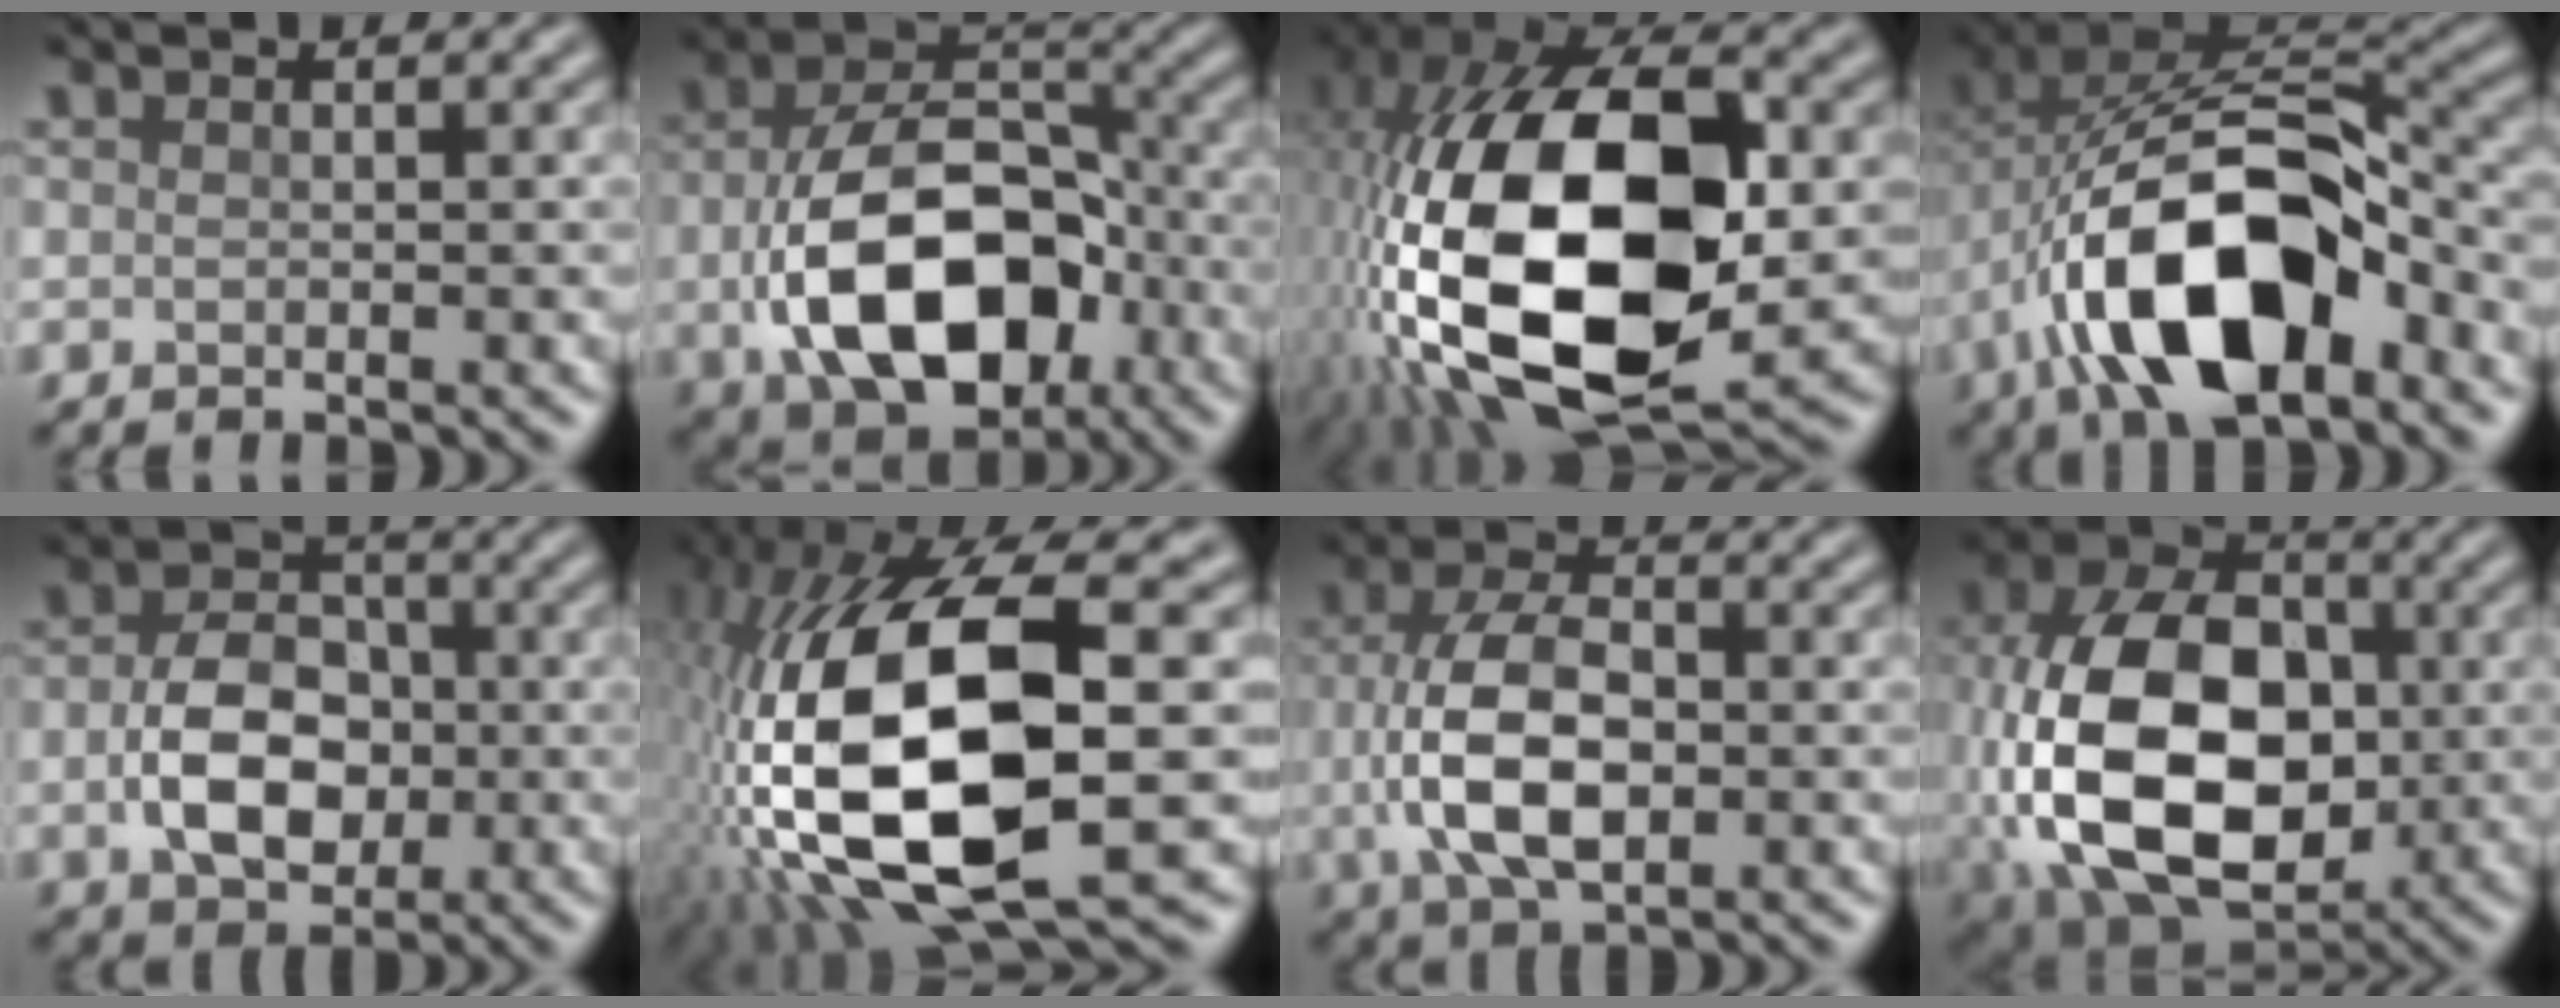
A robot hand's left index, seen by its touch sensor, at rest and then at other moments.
{"total": 12.5, "force": [-3.1, 8.0, 9.1], "torque": [-0.176, -0.016, -0.052]}
{"total": 19.3, "force": [-2.1, 10.8, 15.8], "torque": [-0.334, -0.011, -0.039]}
{"total": 14.6, "force": [-4.8, 7.6, 11.5], "torque": [-0.205, -0.004, -0.083]}
{"total": 6.5, "force": [-0.8, 4.7, 4.5], "torque": [-0.089, -0.003, -0.015]}
{"total": 18.2, "force": [-1.0, 8.2, 16.2], "torque": [-0.341, -0.006, -0.011]}
{"total": 8.3, "force": [-0.8, 4.7, 6.8], "torque": [-0.144, 0.002, -0.017]}
{"total": 16.2, "force": [-2.1, 11.0, 11.7], "torque": [-0.235, -0.004, -0.048]}